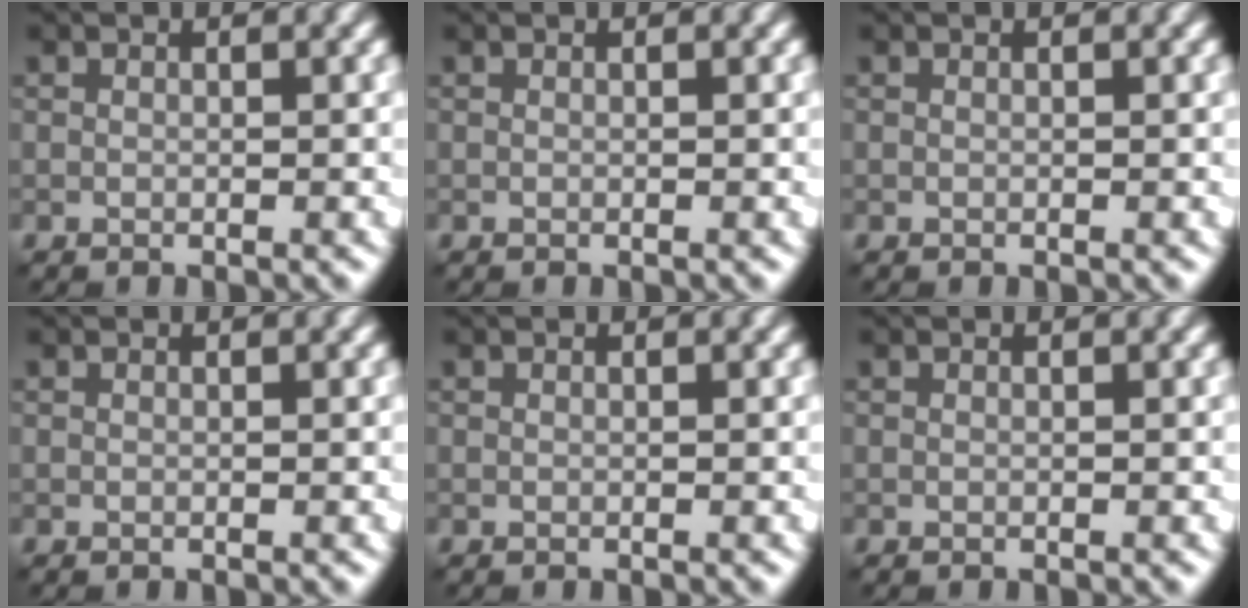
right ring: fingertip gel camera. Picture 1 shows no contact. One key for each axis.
{"total": 0.0}
{"total": 0.0}
{"total": 0.0}
{"total": 0.0}
{"total": 0.0}